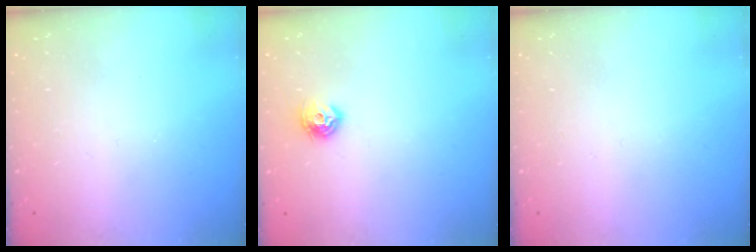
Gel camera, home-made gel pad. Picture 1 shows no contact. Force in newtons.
{"total": 7.2, "press": 7.1, "slide": 0.4}
{"total": 0.0}